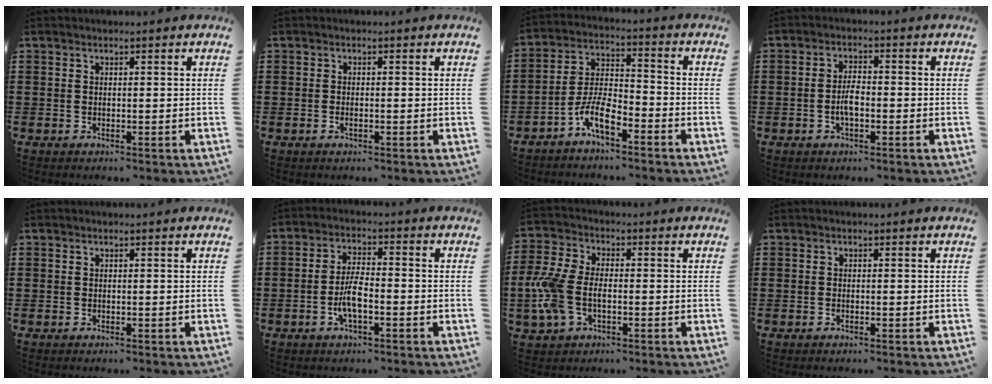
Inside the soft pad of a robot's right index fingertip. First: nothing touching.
{"total": 0.5, "force": [-0.3, 0.2, 0.4], "torque": [-0.008, -0.004, -0.004]}
{"total": 6.9, "force": [-4.5, 2.4, 4.7], "torque": [-0.111, 0.001, -0.089]}
{"total": 3.2, "force": [-0.8, 1.3, 2.9], "torque": [-0.066, 0.001, -0.020]}
{"total": 0.0}
{"total": 5.2, "force": [-1.7, 1.6, 4.6], "torque": [-0.096, 0.001, -0.036]}
{"total": 7.2, "force": [-1.6, 4.2, 5.5], "torque": [-0.153, -0.005, -0.039]}
{"total": 0.0}